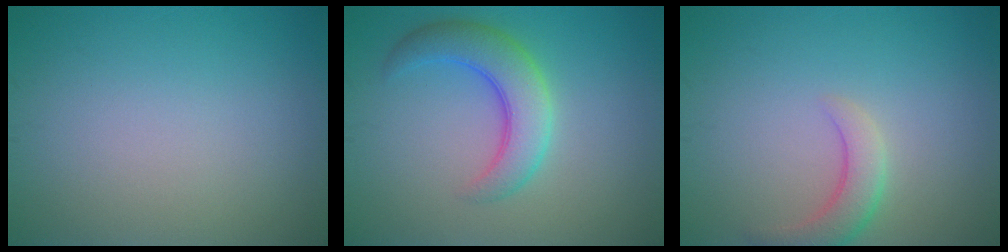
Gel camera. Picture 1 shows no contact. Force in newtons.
{"total": 5.0, "press": 5.0, "slide": 0.2}
{"total": 2.9, "press": 2.8, "slide": 0.3}